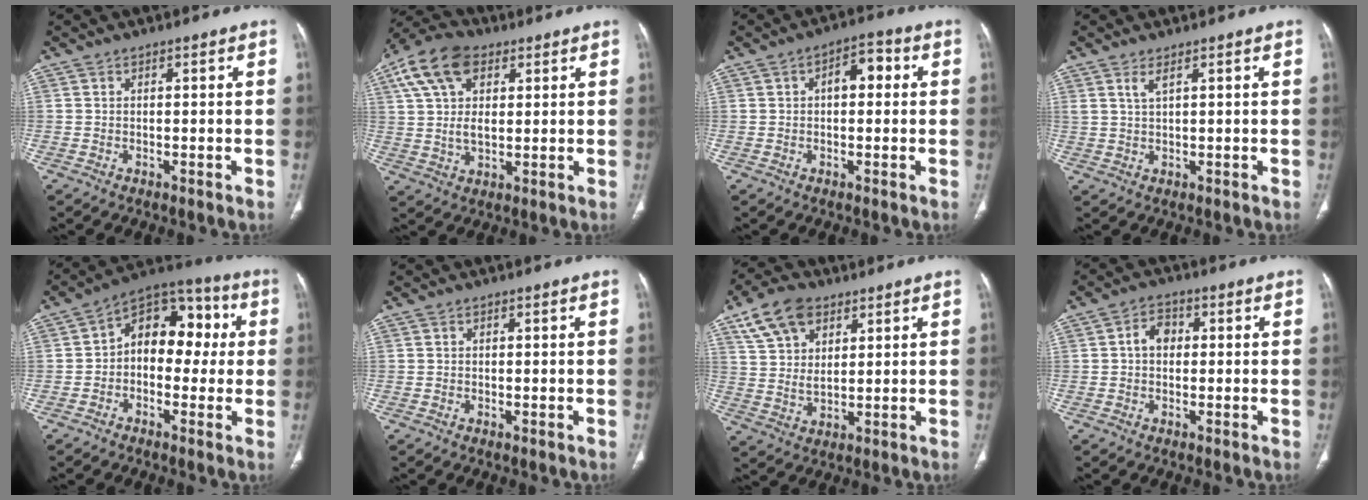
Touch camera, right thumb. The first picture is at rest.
{"total": 13.4, "force": [5.4, 8.0, 9.3], "torque": [-0.173, 0.003, 0.099]}
{"total": 5.5, "force": [0.9, 3.1, 4.5], "torque": [-0.052, 0.018, 0.004]}
{"total": 2.1, "force": [1.3, 0.3, 1.7], "torque": [-0.041, -0.006, 0.032]}
{"total": 13.2, "force": [0.9, 8.9, 9.7], "torque": [-0.089, 0.044, -0.005]}
{"total": 0.0}
{"total": 10.6, "force": [5.9, 6.2, 6.3], "torque": [-0.105, -0.012, 0.117]}
{"total": 3.9, "force": [0.3, 3.0, 2.6], "torque": [-0.033, 0.014, 0.000]}